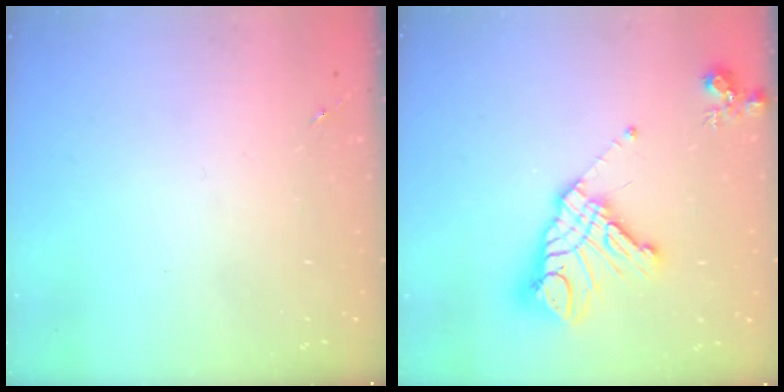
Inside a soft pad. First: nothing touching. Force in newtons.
{"total": 18.0, "press": 17.9, "slide": 1.9}